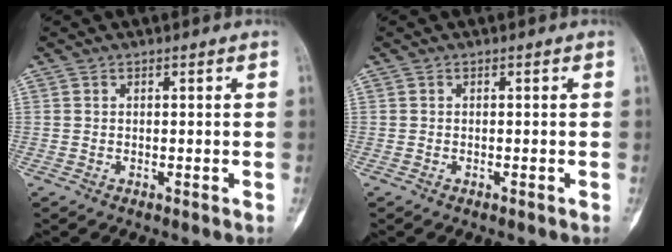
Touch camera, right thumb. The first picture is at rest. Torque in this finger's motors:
{"motor_torque": [0.14, 0.08, 0.12, -0.22, 0.11]}